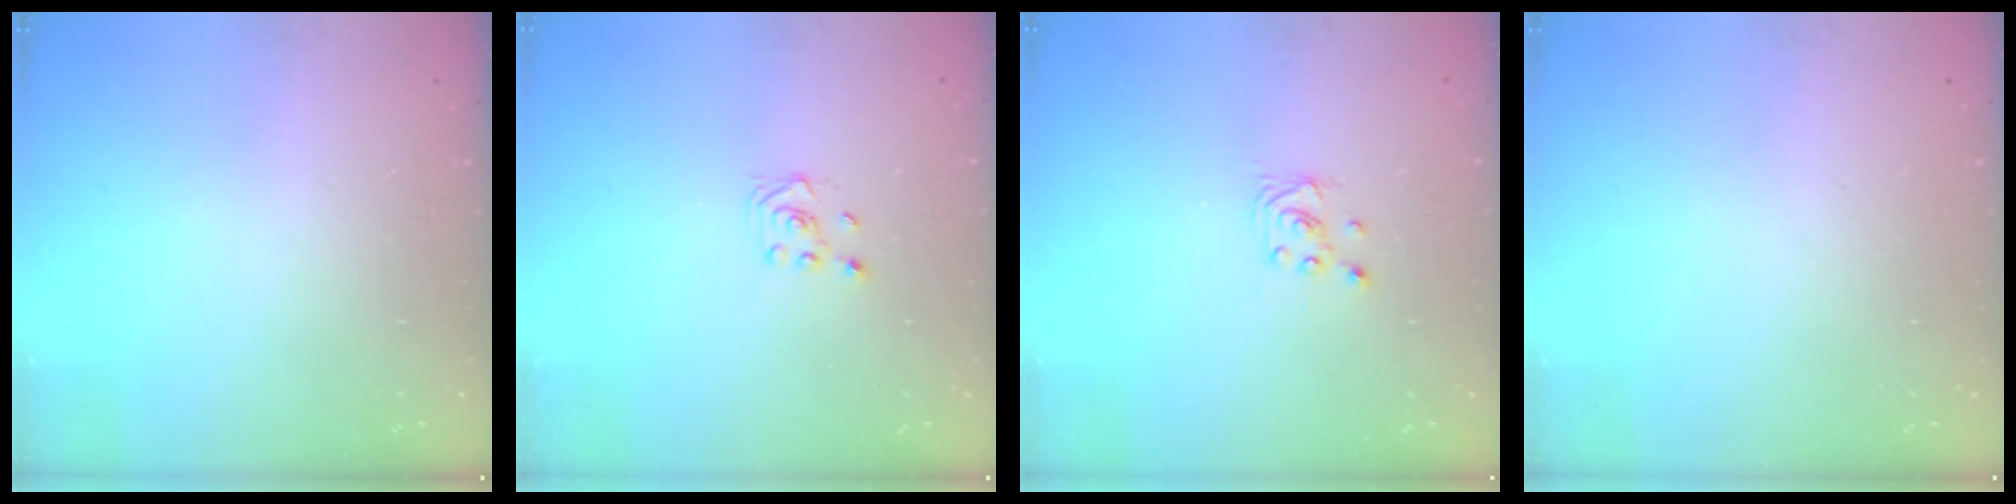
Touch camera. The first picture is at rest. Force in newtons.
{"total": 2.3, "press": 2.2, "slide": 0.8}
{"total": 1.6, "press": 1.6, "slide": 0.0}
{"total": 0.0}